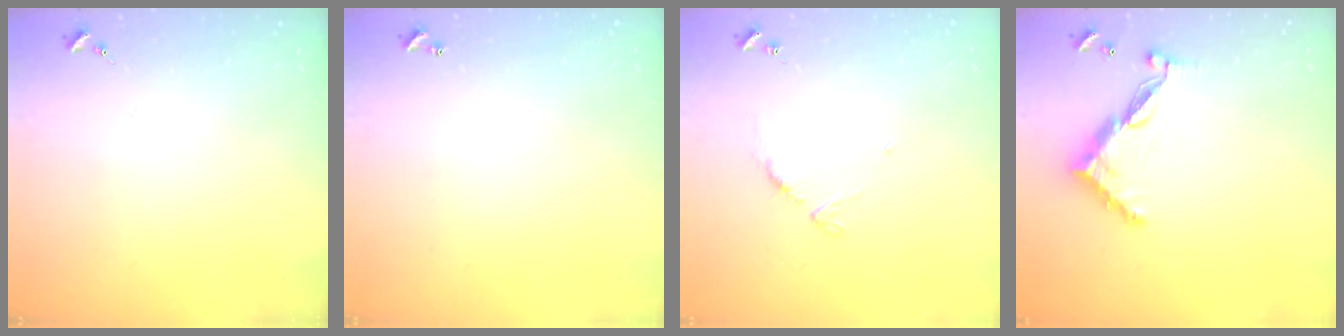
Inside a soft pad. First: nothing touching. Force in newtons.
{"total": 1.0, "press": 1.0, "slide": 0.2}
{"total": 4.7, "press": 4.6, "slide": 0.5}
{"total": 9.9, "press": 9.9, "slide": 0.2}